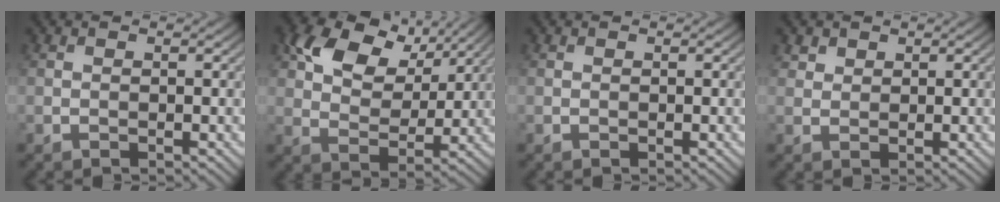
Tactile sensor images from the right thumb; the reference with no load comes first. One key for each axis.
{"total": 10.0, "fx": 5.2, "fy": 6.1, "fz": 6.0, "tx": -0.125, "ty": 0.002, "tz": 0.095}
{"total": 0.0}
{"total": 1.7, "fx": 1.2, "fy": 1.1, "fz": 0.4, "tx": -0.011, "ty": -0.002, "tz": 0.028}